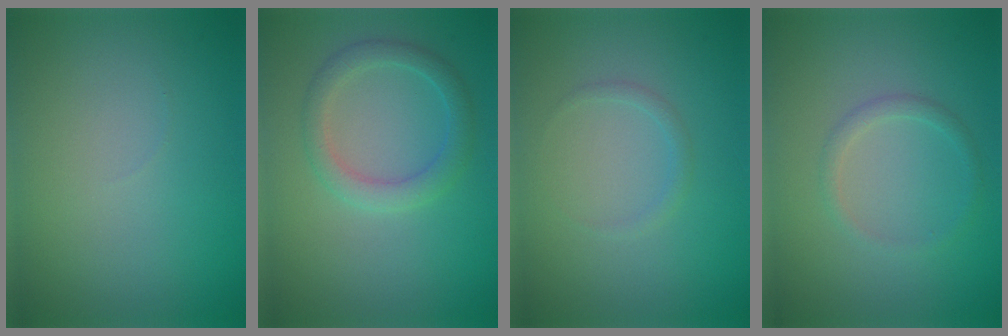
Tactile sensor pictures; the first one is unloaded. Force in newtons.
{"total": 2.7, "press": 2.7, "slide": 0.1}
{"total": 0.8, "press": 0.8, "slide": 0.0}
{"total": 1.3, "press": 1.3, "slide": 0.1}